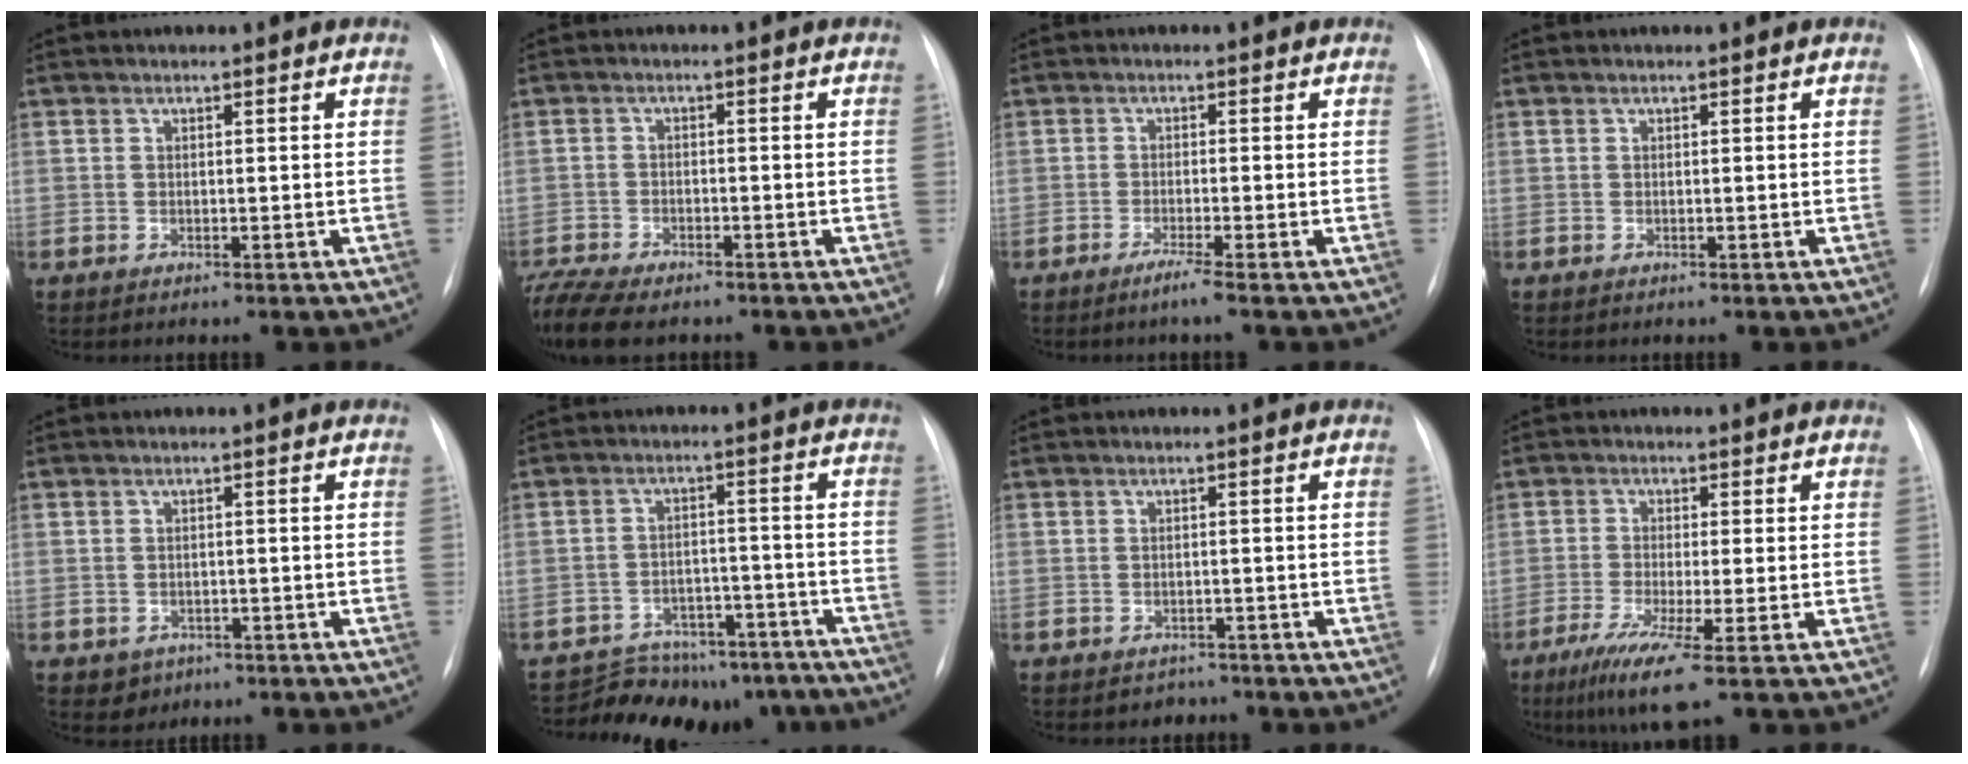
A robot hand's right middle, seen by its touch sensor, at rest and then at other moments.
{"total": 10.8, "force": [-8.8, 3.5, 5.2], "torque": [-0.114, -0.007, -0.141]}
{"total": 2.2, "force": [-1.5, -0.7, 1.4], "torque": [-0.029, -0.006, -0.030]}
{"total": 0.0}
{"total": 2.6, "force": [-1.3, 2.2, 0.4], "torque": [-0.004, 0.008, -0.009]}
{"total": 14.3, "force": [-12.6, 6.2, 2.4], "torque": [-0.020, 0.031, -0.161]}
{"total": 2.0, "force": [-1.5, 1.2, -0.3], "torque": [-0.002, 0.006, -0.020]}
{"total": 6.8, "force": [-3.5, -0.2, 5.8], "torque": [-0.108, -0.026, -0.064]}